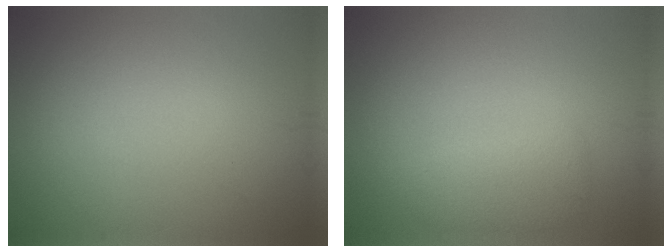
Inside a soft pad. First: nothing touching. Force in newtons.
{"total": 2.5, "press": 2.5, "slide": 0.1}